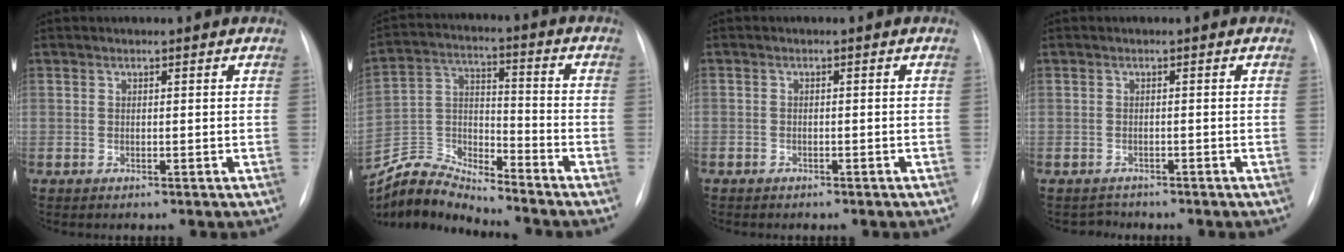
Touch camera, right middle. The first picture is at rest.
{"total": 10.7, "force": [-10.7, -0.4, 0.1], "torque": [-0.008, 0.034, -0.209]}
{"total": 1.9, "force": [-1.5, 1.0, 0.6], "torque": [-0.011, 0.002, -0.015]}
{"total": 1.5, "force": [-1.3, 0.5, -0.6], "torque": [0.010, -0.003, -0.019]}